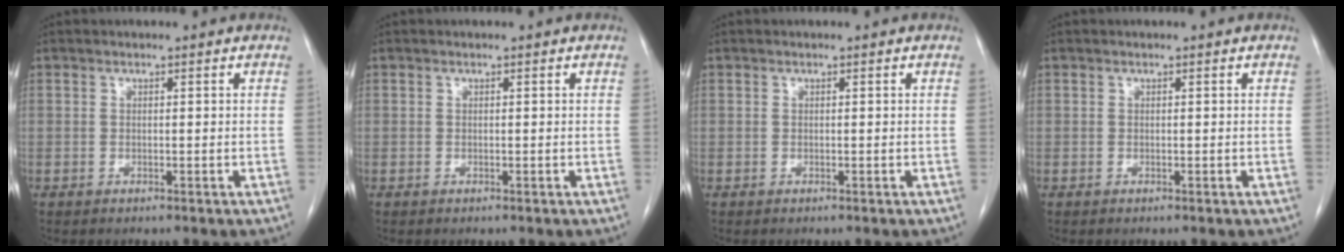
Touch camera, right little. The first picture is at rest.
{"total": 0.0}
{"total": 0.0}
{"total": 0.0}